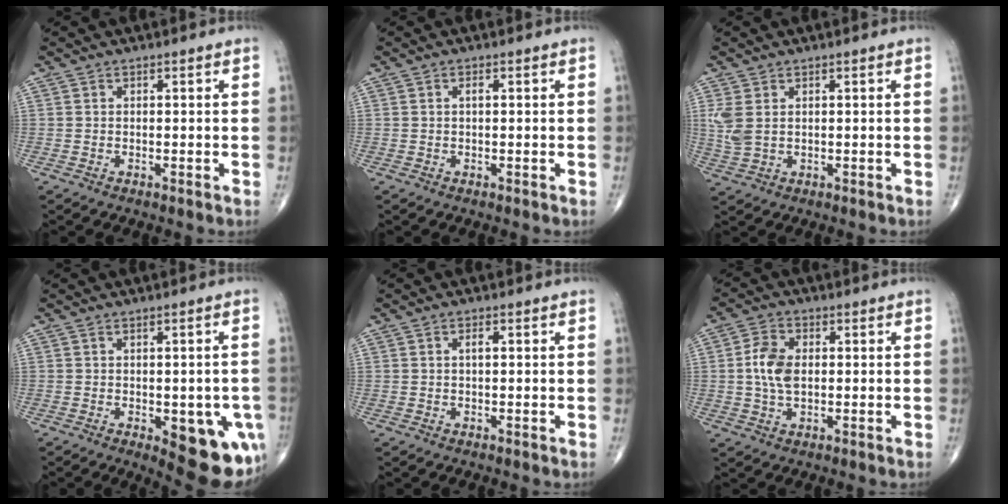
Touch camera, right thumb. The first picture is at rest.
{"total": 0.8, "force": [0.2, 0.2, 0.7], "torque": [-0.011, 0.002, 0.000]}
{"total": 4.2, "force": [1.1, 2.5, 3.2], "torque": [-0.085, 0.004, 0.031]}
{"total": 13.7, "force": [-5.1, 6.0, 11.2], "torque": [-0.097, 0.003, -0.050]}
{"total": 1.2, "force": [0.2, 0.4, 1.1], "torque": [-0.019, 0.003, 0.001]}
{"total": 6.5, "force": [0.3, 3.9, 5.2], "torque": [-0.101, 0.004, 0.003]}